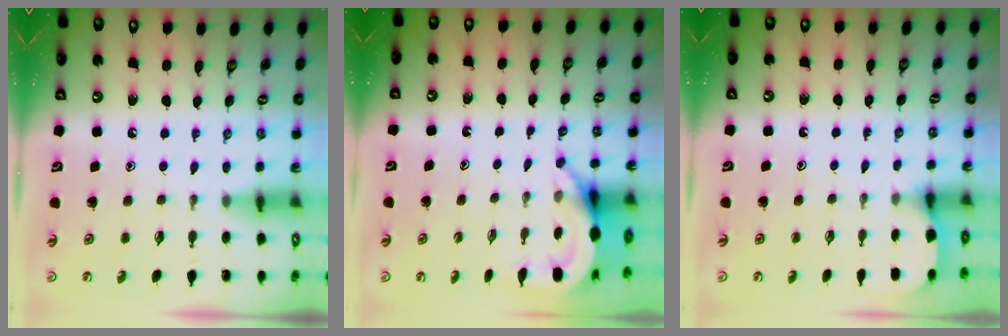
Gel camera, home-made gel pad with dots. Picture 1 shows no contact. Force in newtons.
{"total": 4.7, "press": 4.7, "slide": 0.4}
{"total": 3.0, "press": 2.9, "slide": 0.3}